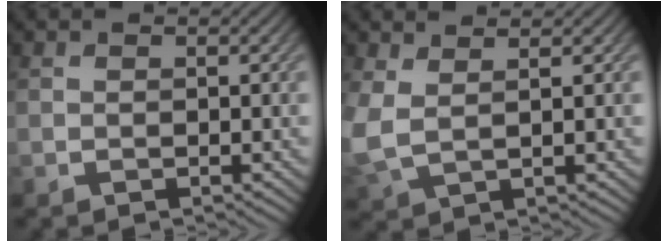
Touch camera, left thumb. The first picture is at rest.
{"total": 4.1, "force": [1.5, 2.0, 3.2], "torque": [-0.098, -0.005, 0.034]}